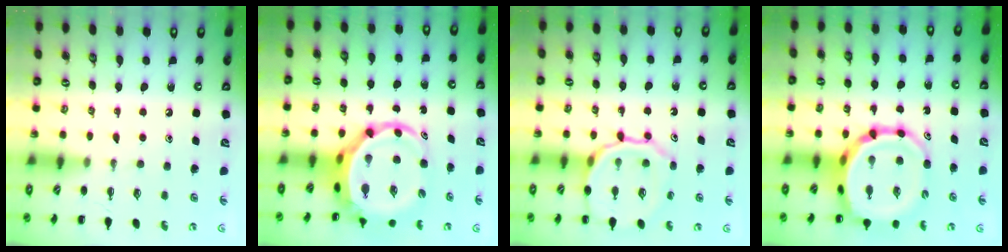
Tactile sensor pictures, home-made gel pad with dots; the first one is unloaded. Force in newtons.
{"total": 8.3, "press": 8.0, "slide": 2.3}
{"total": 13.0, "press": 12.9, "slide": 1.2}
{"total": 14.2, "press": 13.6, "slide": 4.1}